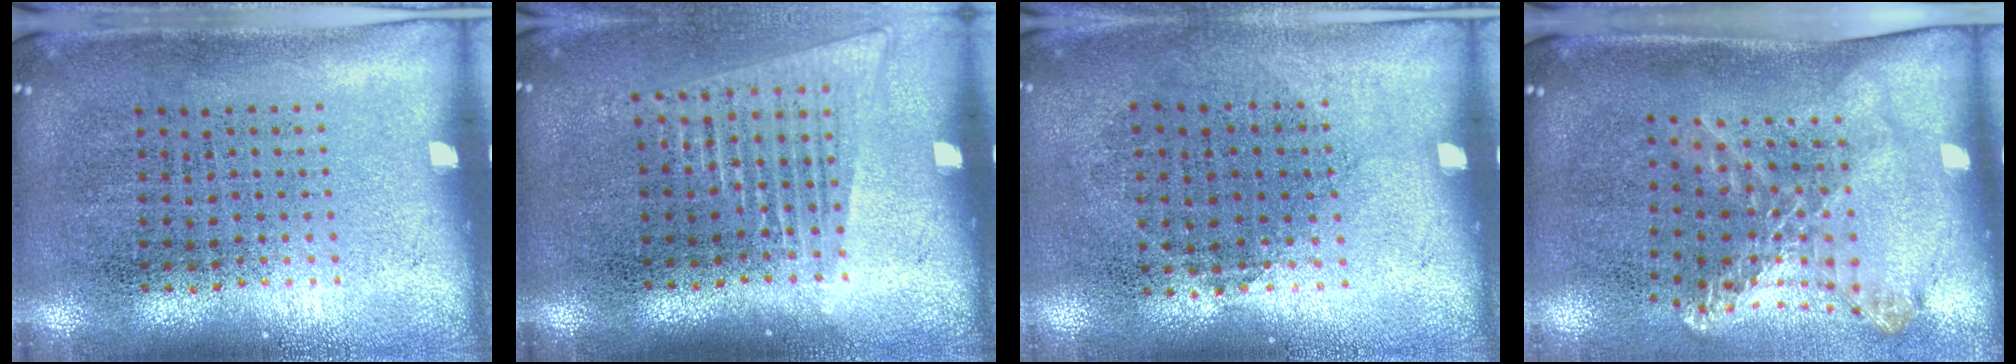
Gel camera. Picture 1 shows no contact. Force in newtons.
{"total": 1.4, "press": 1.3, "slide": 0.6}
{"total": 0.9, "press": 0.8, "slide": 0.4}
{"total": 1.7, "press": 1.3, "slide": 1.0}